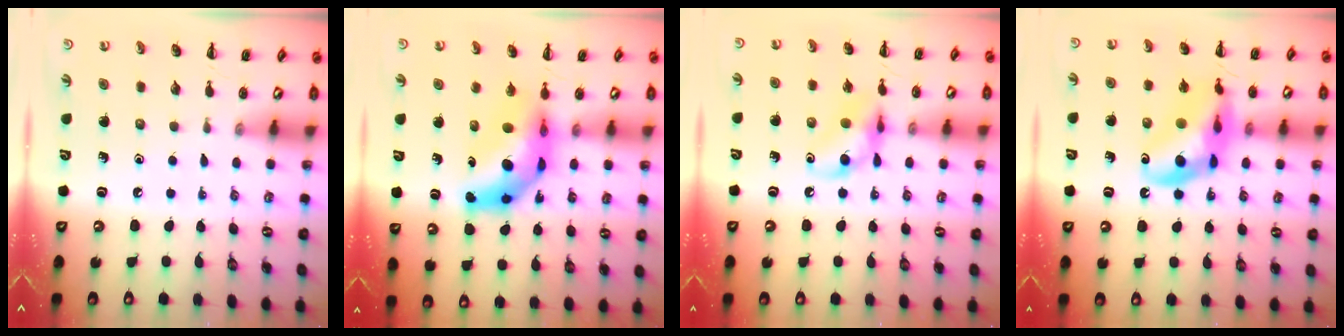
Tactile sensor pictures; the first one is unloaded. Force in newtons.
{"total": 9.4, "press": 9.0, "slide": 2.9}
{"total": 11.1, "press": 11.1, "slide": 1.1}
{"total": 14.8, "press": 14.4, "slide": 3.2}